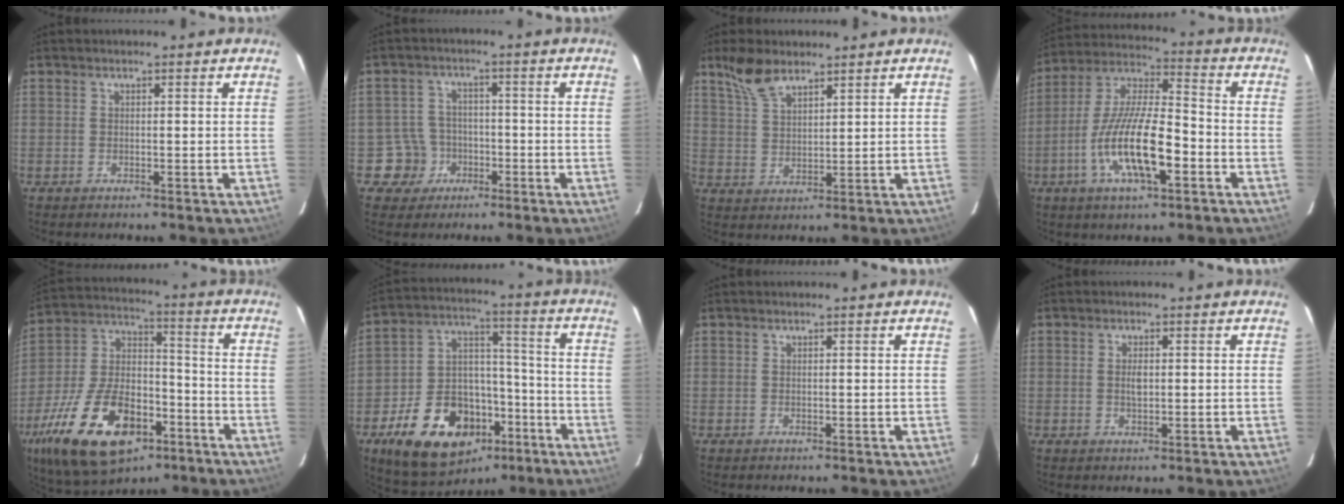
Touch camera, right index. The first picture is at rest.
{"total": 5.9, "force": [-2.5, 5.3, -0.1], "torque": [-0.008, 0.024, -0.040]}
{"total": 6.9, "force": [5.2, 2.8, 3.6], "torque": [-0.073, 0.012, 0.106]}
{"total": 15.9, "force": [-5.7, 4.5, 14.2], "torque": [-0.284, -0.007, -0.110]}
{"total": 24.4, "force": [-12.4, 12.8, 16.8], "torque": [-0.348, -0.006, -0.200]}
{"total": 21.2, "force": [-11.5, 13.5, 11.7], "torque": [-0.242, 0.032, -0.167]}
{"total": 0.0}
{"total": 2.1, "force": [0.0, 1.1, 1.8], "torque": [-0.033, 0.000, 0.001]}